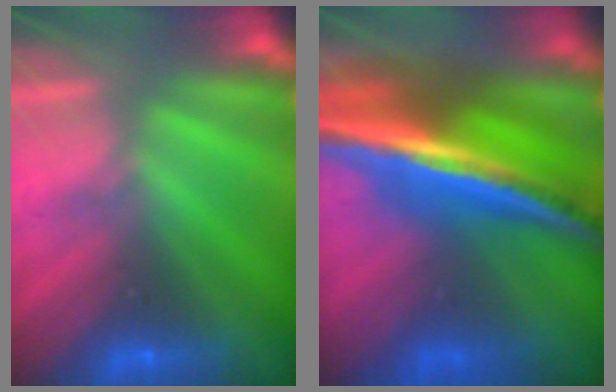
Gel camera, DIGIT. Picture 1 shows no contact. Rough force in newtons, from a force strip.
{"total": 7.5}